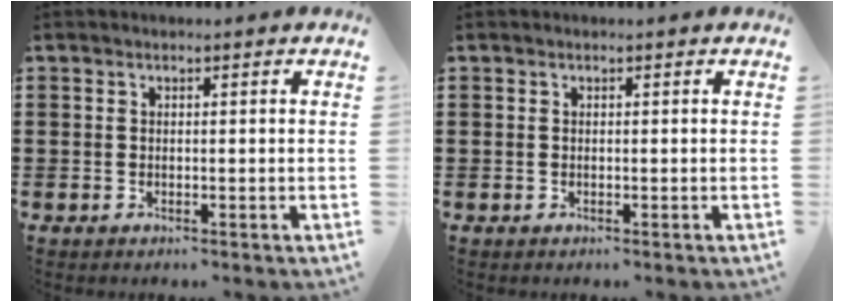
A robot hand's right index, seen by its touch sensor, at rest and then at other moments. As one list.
[{"total": 0.0}]